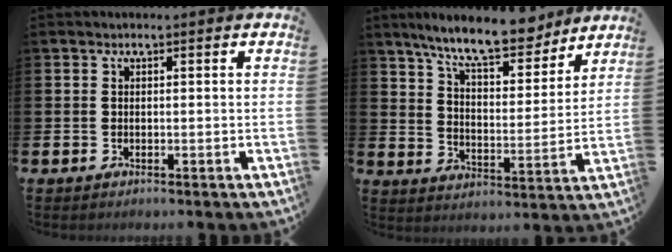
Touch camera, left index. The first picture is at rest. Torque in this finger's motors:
{"motor_torque": [0.64, -0.57, 1.05, 0.21]}